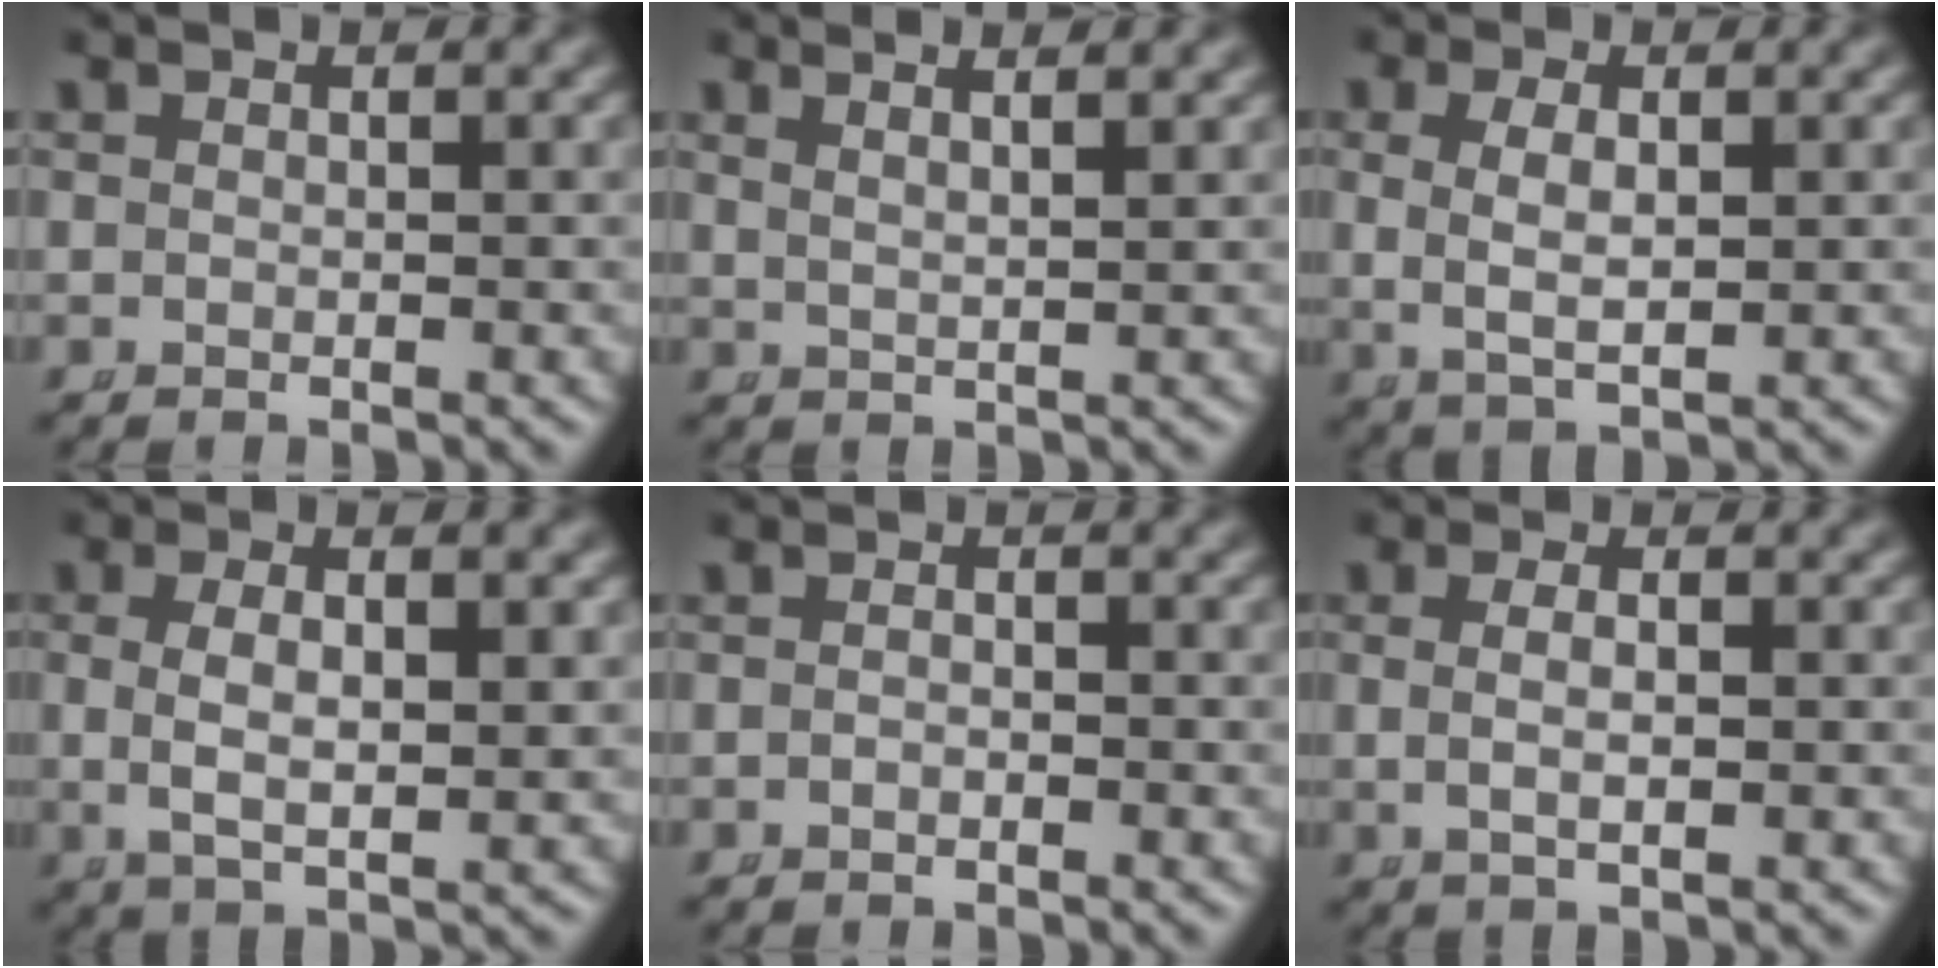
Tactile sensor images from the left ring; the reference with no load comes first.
{"total": 3.5, "force": [2.7, 0.6, 2.1], "torque": [-0.028, 0.006, 0.047]}
{"total": 4.9, "force": [0.4, 3.0, 3.9], "torque": [-0.079, -0.007, 0.016]}
{"total": 4.6, "force": [0.4, 2.0, 4.1], "torque": [-0.082, -0.008, 0.018]}
{"total": 0.9, "force": [-0.7, 0.3, 0.4], "torque": [-0.009, -0.005, -0.012]}
{"total": 2.6, "force": [-0.1, 1.0, 2.4], "torque": [-0.044, -0.006, 0.005]}